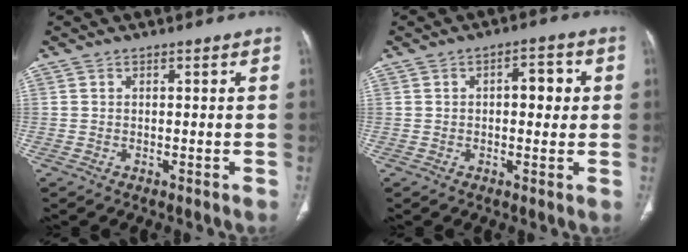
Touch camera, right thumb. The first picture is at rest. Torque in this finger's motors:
{"motor_torque": [-0.18, 0.22, -0.21, 0.44, 0.04]}